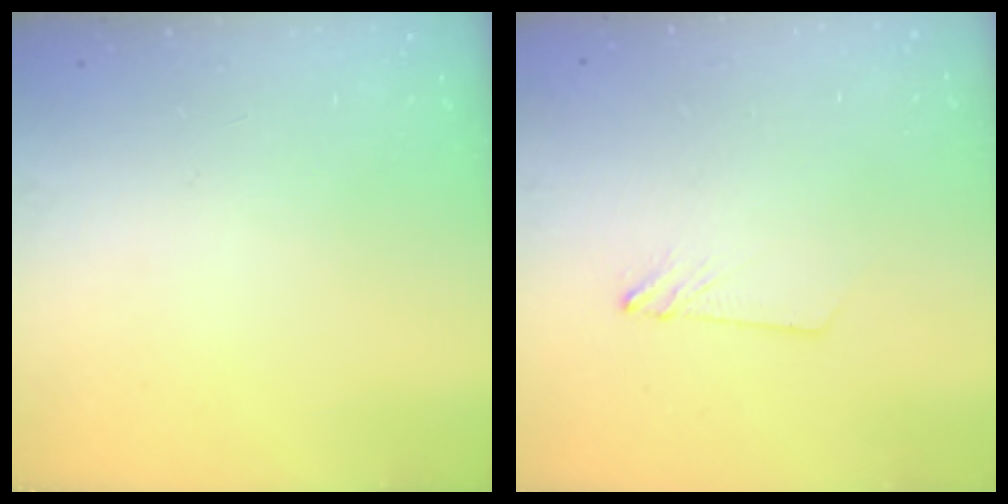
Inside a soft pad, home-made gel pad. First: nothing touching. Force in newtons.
{"total": 2.4, "press": 2.4, "slide": 0.2}